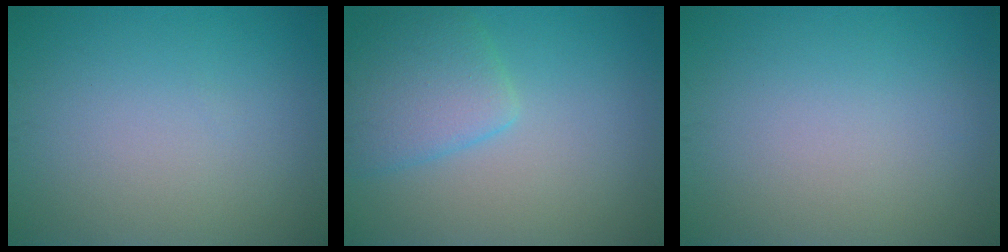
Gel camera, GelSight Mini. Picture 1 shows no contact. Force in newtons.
{"total": 4.2, "press": 4.2, "slide": 0.3}
{"total": 0.0}